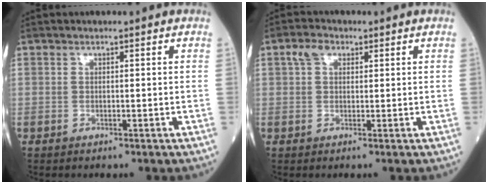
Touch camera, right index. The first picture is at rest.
{"total": 2.8, "force": [1.2, 1.8, 1.7], "torque": [-0.039, 0.020, 0.022]}